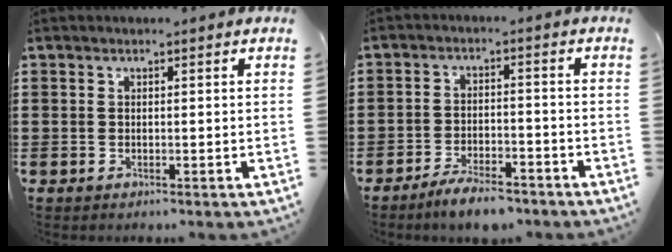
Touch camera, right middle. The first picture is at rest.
{"total": 4.8, "force": [-4.4, 0.7, 1.7], "torque": [-0.035, -0.001, -0.086]}